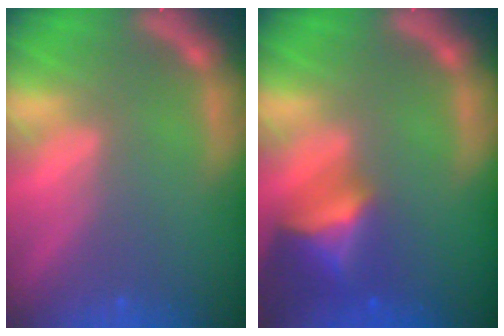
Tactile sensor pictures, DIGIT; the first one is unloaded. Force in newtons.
{"total": 6.0}